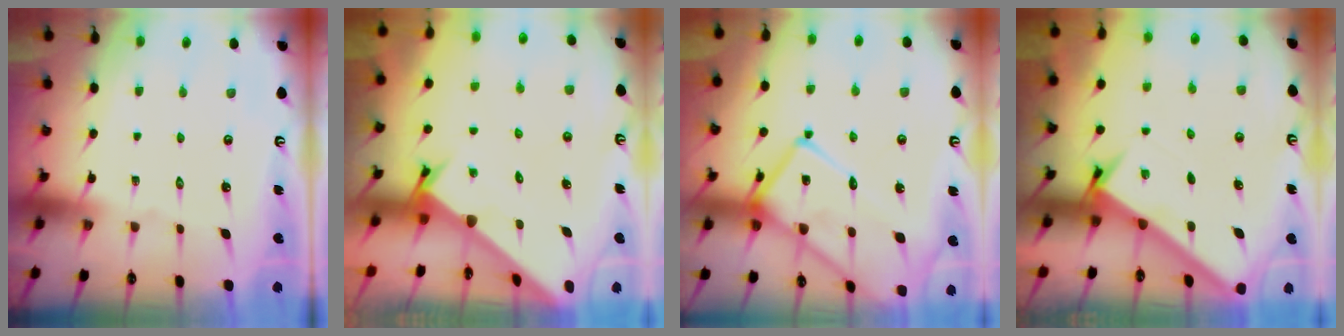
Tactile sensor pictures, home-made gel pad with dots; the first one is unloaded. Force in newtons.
{"total": 2.8, "press": 2.8, "slide": 0.3}
{"total": 19.0, "press": 18.9, "slide": 1.4}
{"total": 2.8, "press": 2.7, "slide": 0.3}